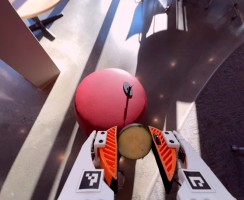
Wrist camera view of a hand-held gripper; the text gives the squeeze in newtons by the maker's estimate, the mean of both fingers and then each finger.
{"total": 8.8, "left": 8.8, "right": 8.9}